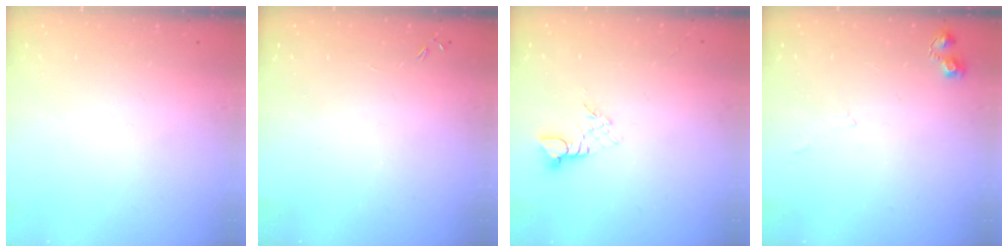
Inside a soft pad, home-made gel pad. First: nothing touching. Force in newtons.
{"total": 0.0}
{"total": 2.3, "press": 2.3, "slide": 0.2}
{"total": 6.6, "press": 6.5, "slide": 0.9}